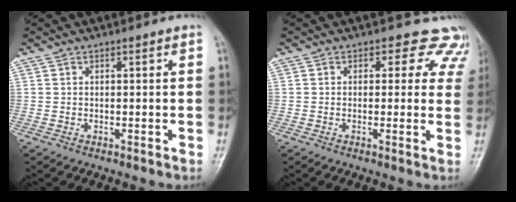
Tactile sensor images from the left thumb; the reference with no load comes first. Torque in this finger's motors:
{"motor_torque": [-0.29, 0.42, -0.33, -0.20, 0.04]}